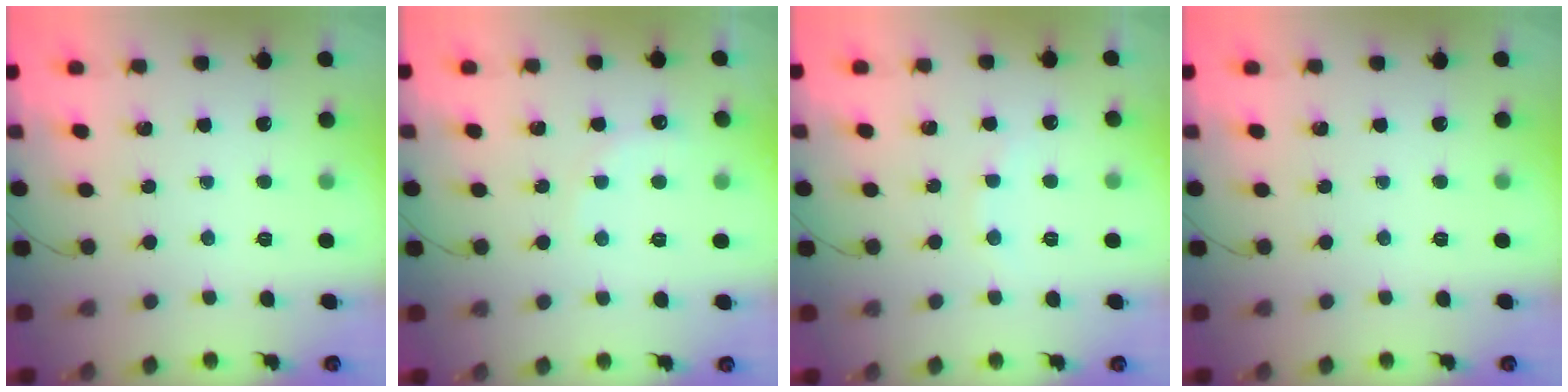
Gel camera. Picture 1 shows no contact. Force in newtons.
{"total": 7.6, "press": 7.4, "slide": 1.9}
{"total": 5.9, "press": 5.8, "slide": 1.2}
{"total": 0.0}